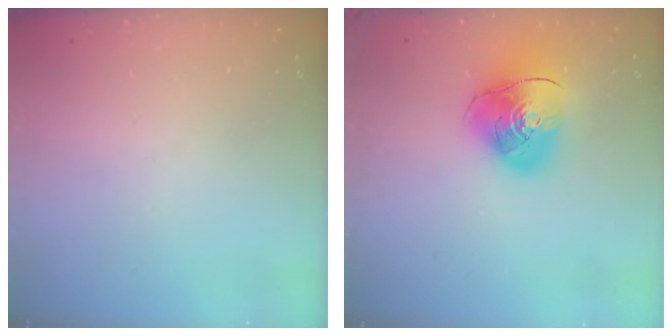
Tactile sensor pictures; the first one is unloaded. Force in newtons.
{"total": 14.3, "press": 14.2, "slide": 1.9}